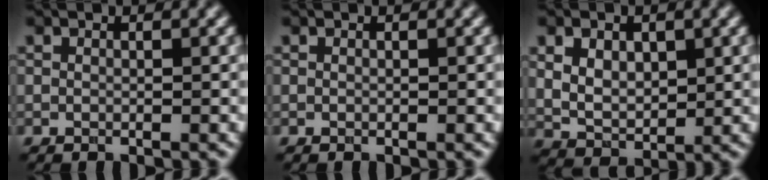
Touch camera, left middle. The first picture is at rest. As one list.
[{"total": 0.0}, {"total": 4.4, "force": [1.3, 2.9, 3.0], "torque": [-0.053, -0.005, 0.025]}]